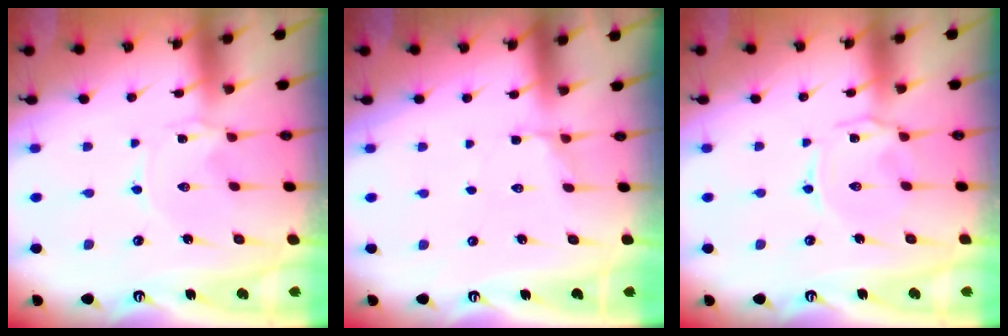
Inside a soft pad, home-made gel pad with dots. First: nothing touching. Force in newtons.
{"total": 2.9, "press": 2.5, "slide": 1.5}
{"total": 2.1, "press": 2.0, "slide": 0.7}